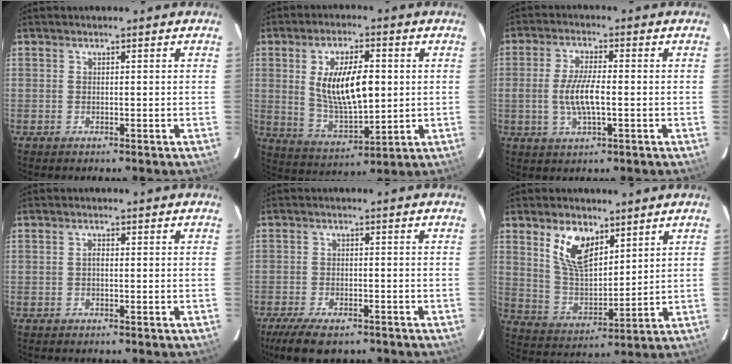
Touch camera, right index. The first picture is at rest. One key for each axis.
{"total": 13.7, "fx": 1.8, "fy": 5.7, "fz": 12.4, "tx": -0.225, "ty": -0.005, "tz": 0.045}
{"total": 7.2, "fx": -1.0, "fy": 2.1, "fz": 6.8, "tx": -0.136, "ty": -0.002, "tz": -0.019}
{"total": 0.8, "fx": -0.2, "fy": 0.5, "fz": 0.6, "tx": -0.011, "ty": 0.005, "tz": -0.006}
{"total": 9.3, "fx": -6.9, "fy": 3.4, "fz": 5.1, "tx": -0.122, "ty": -0.021, "tz": -0.116}
{"total": 10.8, "fx": 6.0, "fy": 5.5, "fz": 7.1, "tx": -0.132, "ty": 0.008, "tz": 0.125}